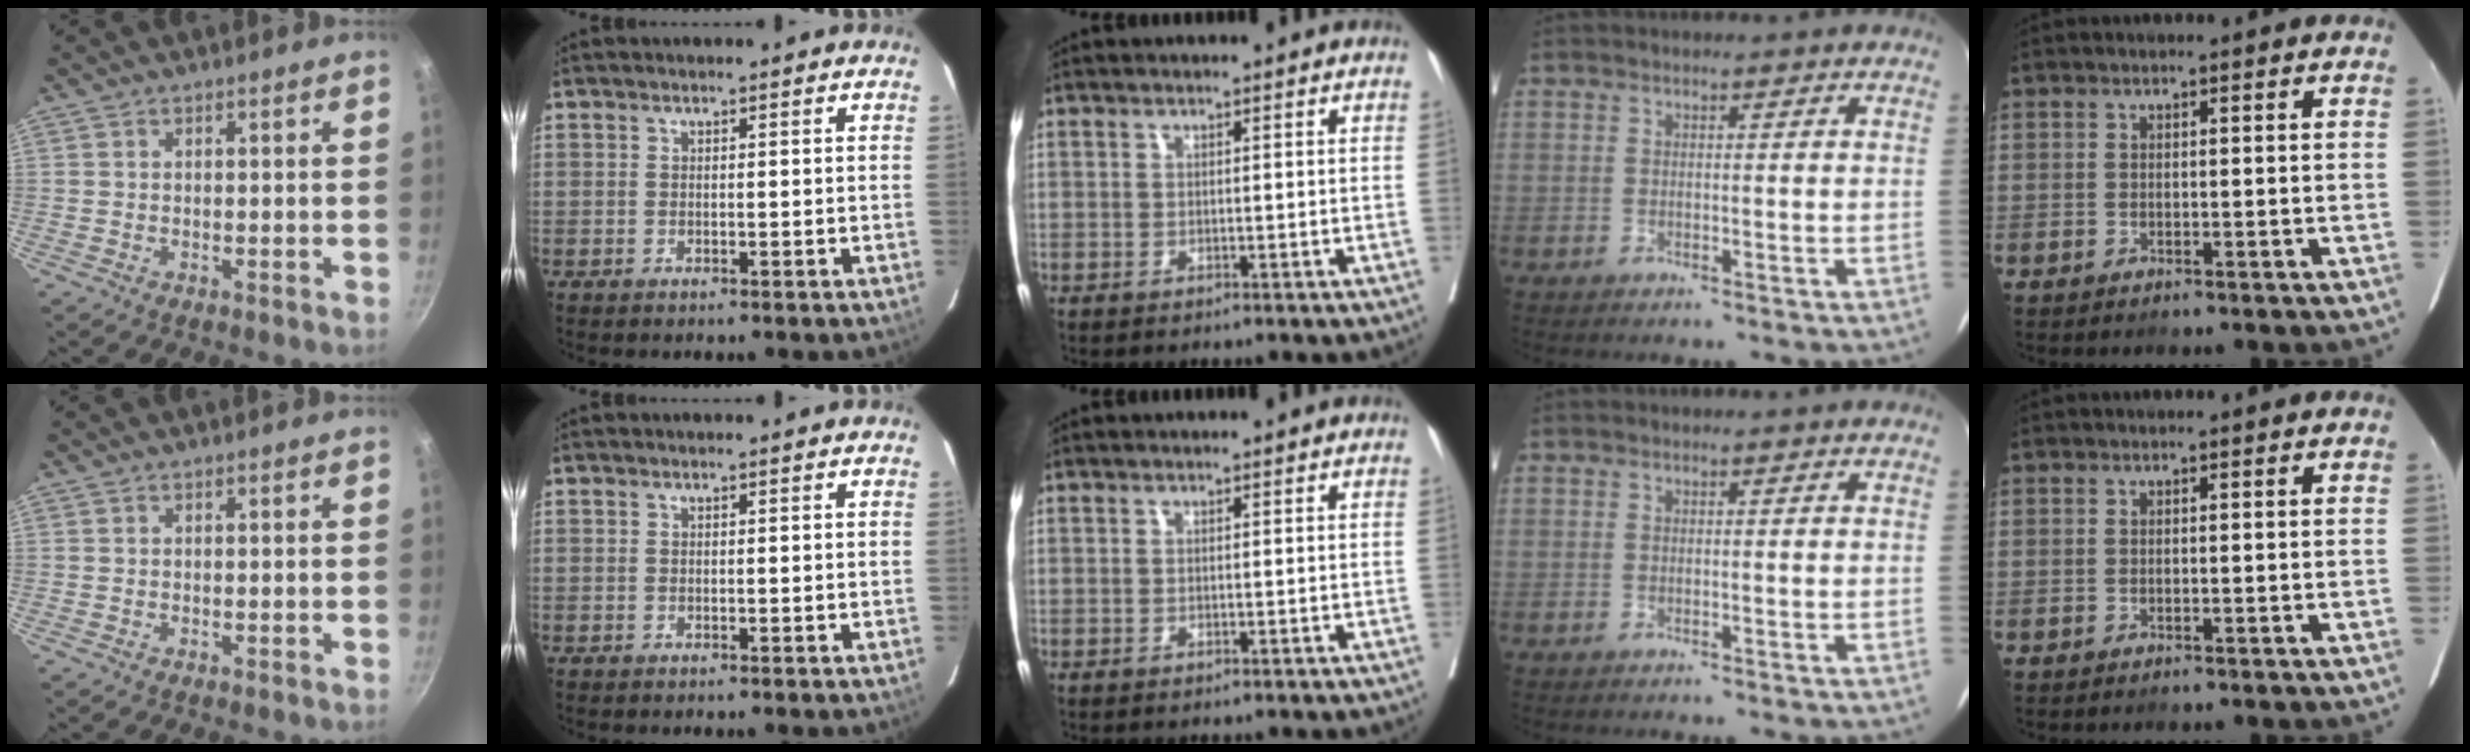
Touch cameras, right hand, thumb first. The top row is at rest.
{}